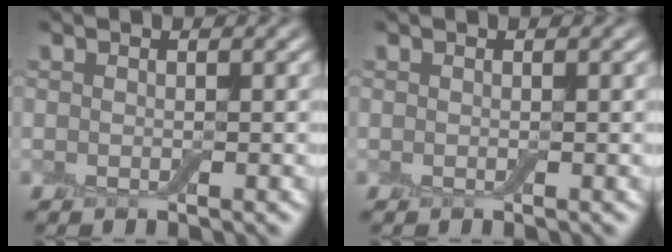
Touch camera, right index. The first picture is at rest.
{"total": 0.0}